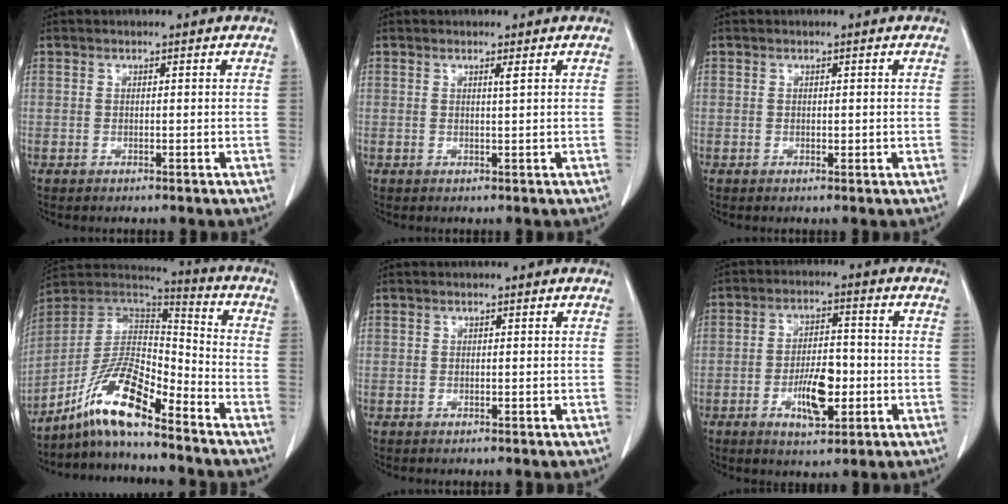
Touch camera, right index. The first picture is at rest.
{"total": 0.7, "force": [0.4, -0.2, 0.6], "torque": [-0.018, -0.005, 0.010]}
{"total": 0.6, "force": [-0.1, 0.3, 0.5], "torque": [-0.008, -0.001, 0.001]}
{"total": 12.4, "force": [-8.8, 1.8, 8.5], "torque": [-0.166, 0.017, -0.163]}
{"total": 0.0}
{"total": 7.7, "force": [-2.3, 2.8, 6.7], "torque": [-0.123, 0.003, -0.036]}